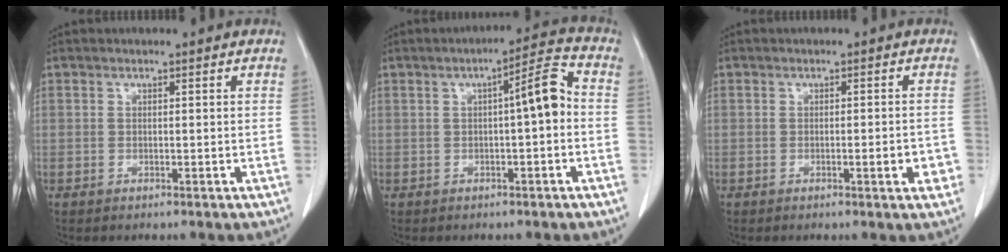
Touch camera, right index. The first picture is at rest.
{"total": 6.0, "force": [0.0, 0.7, 5.9], "torque": [-0.084, 0.019, -0.004]}
{"total": 3.1, "force": [-1.1, 0.6, 2.8], "torque": [-0.034, -0.001, -0.014]}